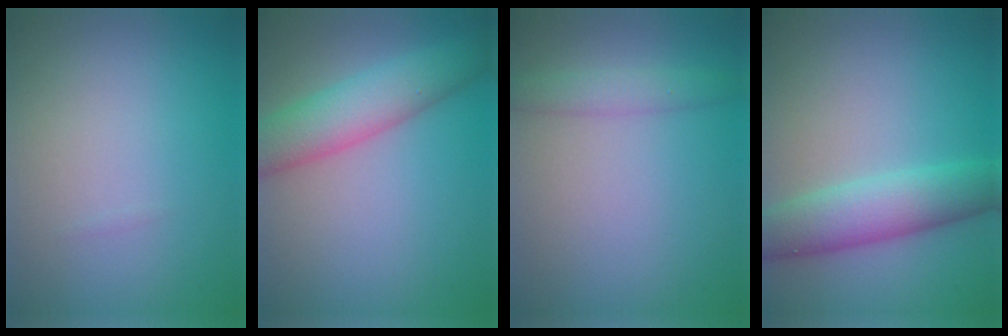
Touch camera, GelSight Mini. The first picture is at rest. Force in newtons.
{"total": 5.6, "press": 5.6, "slide": 0.2}
{"total": 2.0, "press": 2.0, "slide": 0.0}
{"total": 5.6, "press": 5.6, "slide": 0.2}